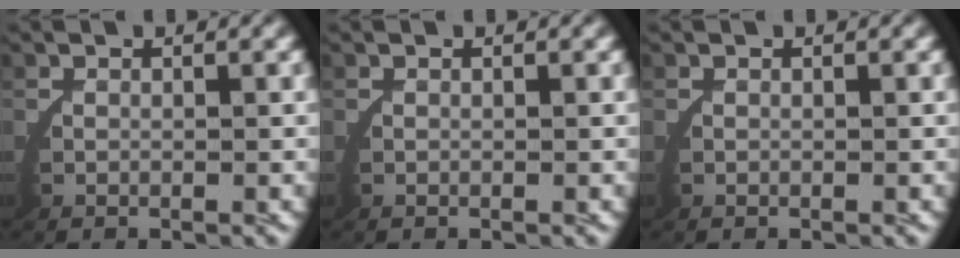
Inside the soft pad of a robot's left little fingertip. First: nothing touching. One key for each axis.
{"total": 0.0}
{"total": 0.0}